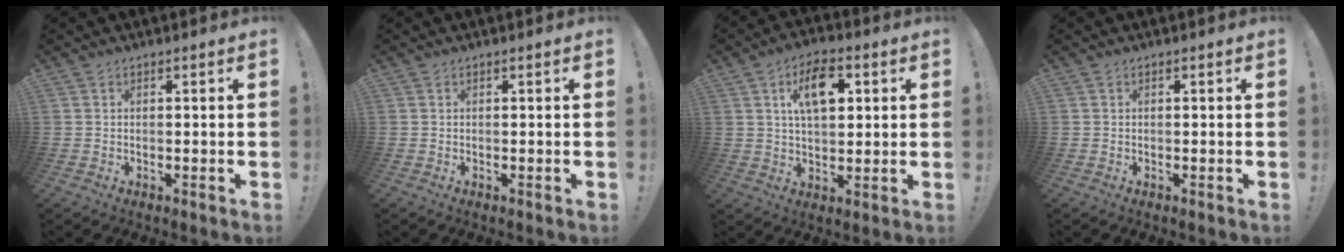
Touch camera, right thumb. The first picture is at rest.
{"total": 0.0}
{"total": 11.3, "force": [4.0, 6.4, 8.5], "torque": [-0.122, 0.002, 0.067]}
{"total": 0.0}